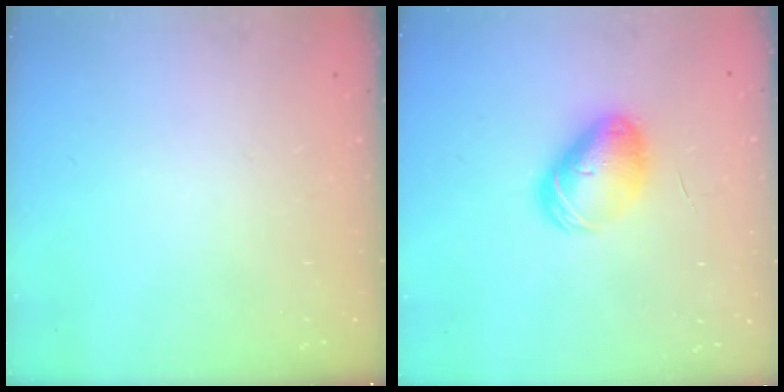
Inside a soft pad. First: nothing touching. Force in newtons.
{"total": 9.3, "press": 9.2, "slide": 1.6}